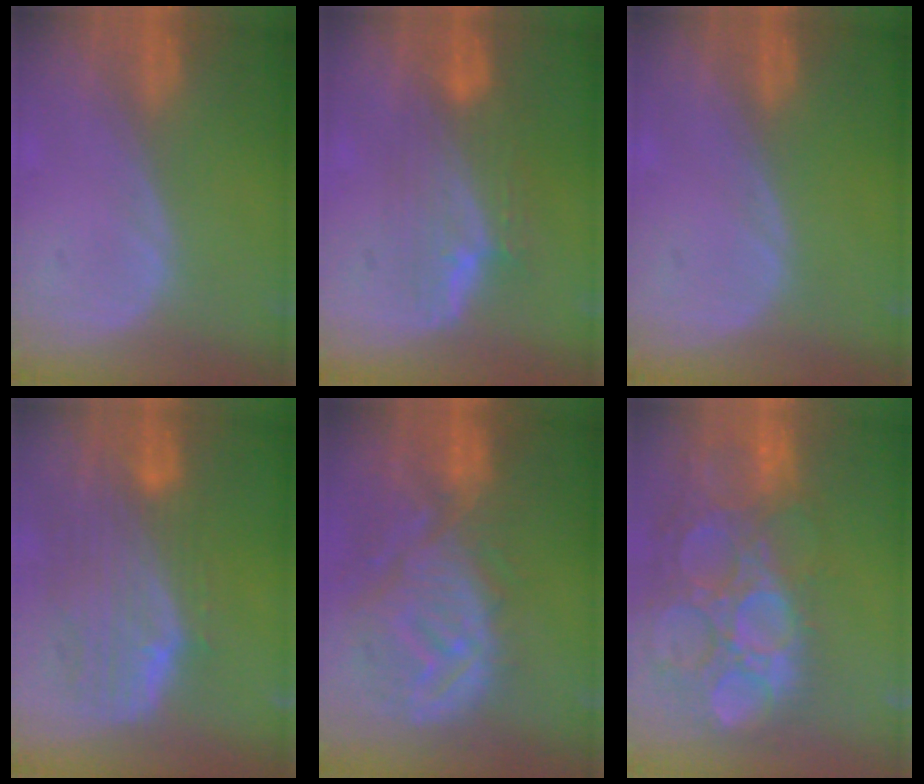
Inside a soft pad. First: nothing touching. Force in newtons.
{"total": 7.5, "press": 6.9, "slide": 3.0}
{"total": 0.0}
{"total": 10.2, "press": 8.9, "slide": 5.0}
{"total": 12.7, "press": 11.1, "slide": 6.0}
{"total": 15.7, "press": 12.9, "slide": 8.9}